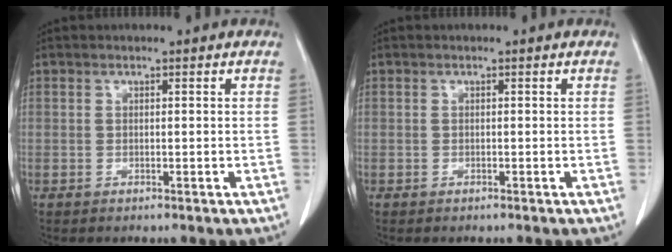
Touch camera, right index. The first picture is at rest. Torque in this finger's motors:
{"motor_torque": [0.05, -0.02, -0.02, 0.01]}